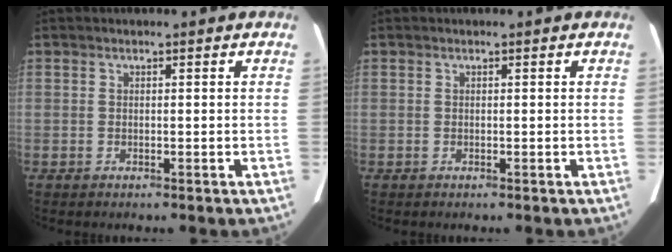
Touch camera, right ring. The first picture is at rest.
{"total": 0.0}